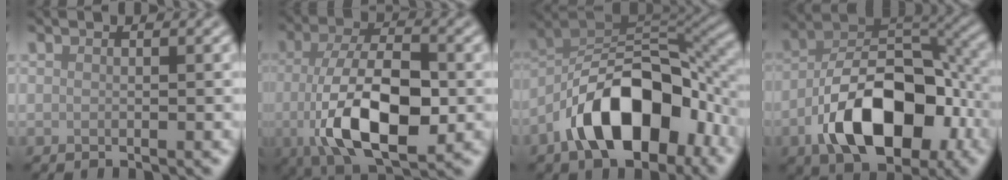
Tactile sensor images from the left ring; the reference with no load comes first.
{"total": 10.5, "force": [-2.3, 4.8, 9.1], "torque": [-0.173, -0.011, -0.038]}
{"total": 11.4, "force": [-6.1, 5.6, 7.8], "torque": [-0.118, 0.015, -0.118]}
{"total": 11.9, "force": [-5.3, 6.4, 8.6], "torque": [-0.147, 0.001, -0.093]}